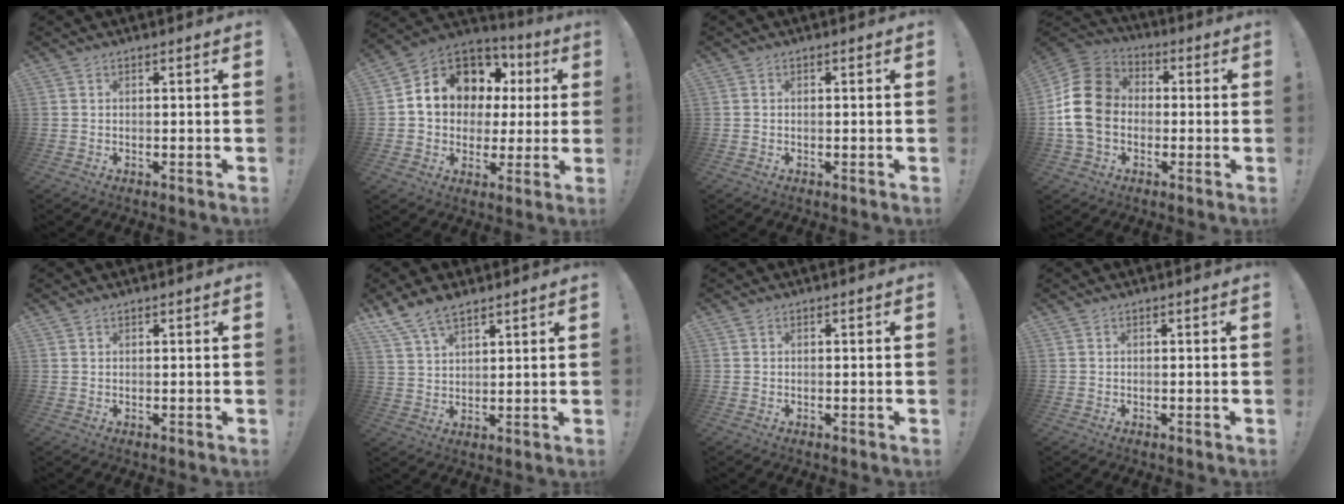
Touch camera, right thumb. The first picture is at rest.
{"total": 13.2, "force": [4.6, 10.7, 6.2], "torque": [-0.097, -0.026, 0.099]}
{"total": 0.0}
{"total": 16.9, "force": [-0.7, 13.4, 10.2], "torque": [-0.183, 0.026, -0.005]}
{"total": 0.6, "force": [0.6, 0.1, 0.2], "torque": [0.001, -0.002, 0.011]}
{"total": 7.9, "force": [6.1, 3.0, 4.0], "torque": [-0.083, -0.024, 0.119]}
{"total": 0.0}
{"total": 0.0}